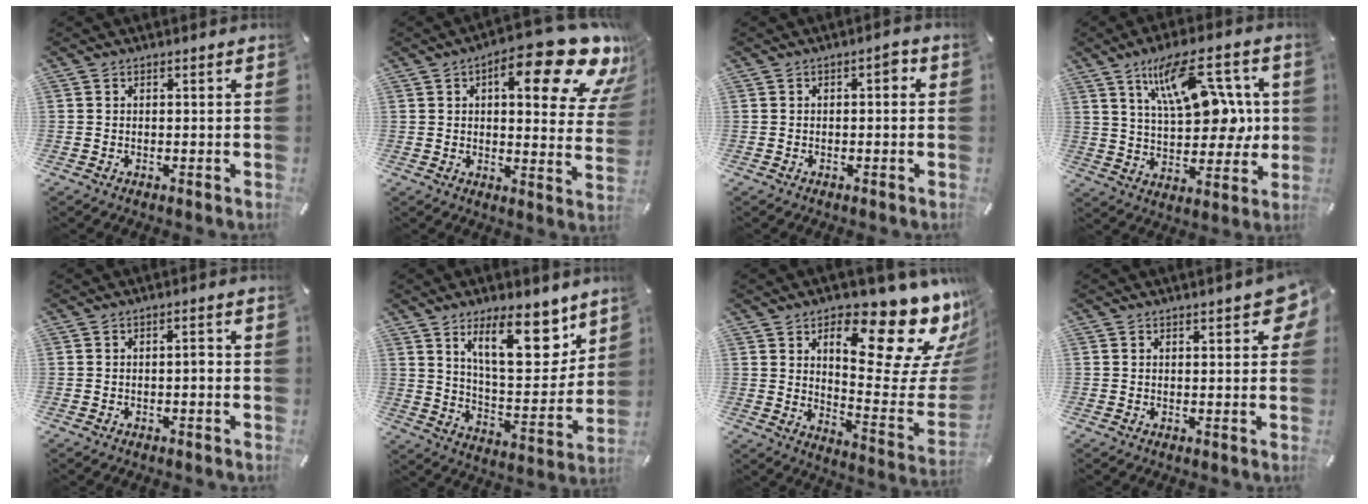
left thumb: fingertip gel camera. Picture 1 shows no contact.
{"total": 20.0, "force": [11.1, 7.1, 15.0], "torque": [-0.202, -0.074, 0.173]}
{"total": 2.6, "force": [0.1, 1.1, 2.3], "torque": [-0.031, 0.006, -0.006]}
{"total": 18.1, "force": [7.8, 9.2, 13.6], "torque": [-0.214, -0.019, 0.131]}
{"total": 1.9, "force": [-0.3, 0.3, 1.8], "torque": [-0.034, 0.003, -0.007]}
{"total": 18.3, "force": [10.9, 7.2, 12.8], "torque": [-0.181, -0.061, 0.176]}
{"total": 22.3, "force": [13.7, 8.7, 15.3], "torque": [-0.185, -0.118, 0.214]}
{"total": 4.9, "force": [2.3, 2.0, 3.8], "torque": [-0.055, -0.004, 0.037]}